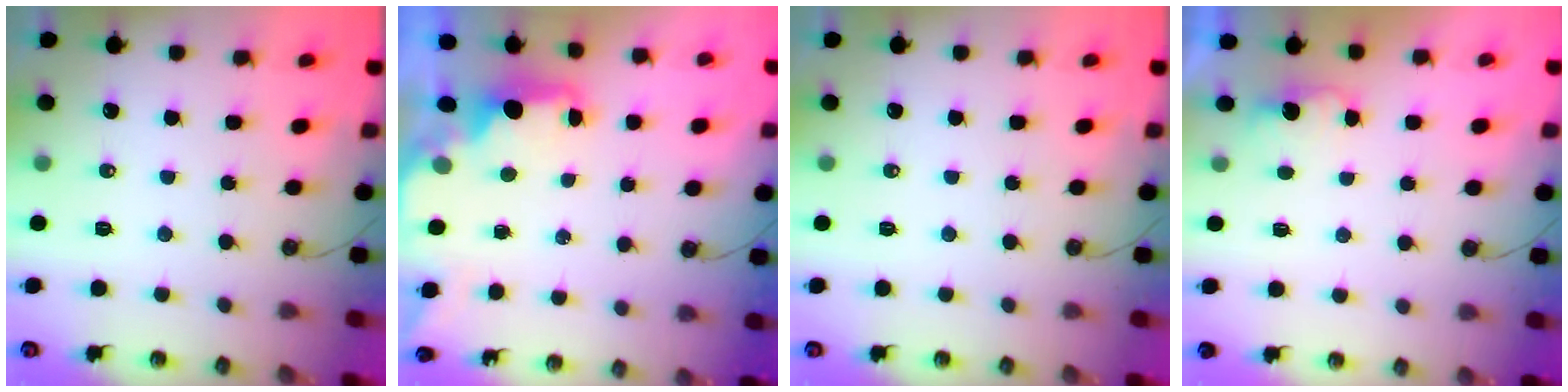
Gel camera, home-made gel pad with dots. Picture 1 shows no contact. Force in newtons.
{"total": 1.9, "press": 1.8, "slide": 0.7}
{"total": 0.0}
{"total": 1.6, "press": 1.4, "slide": 0.8}